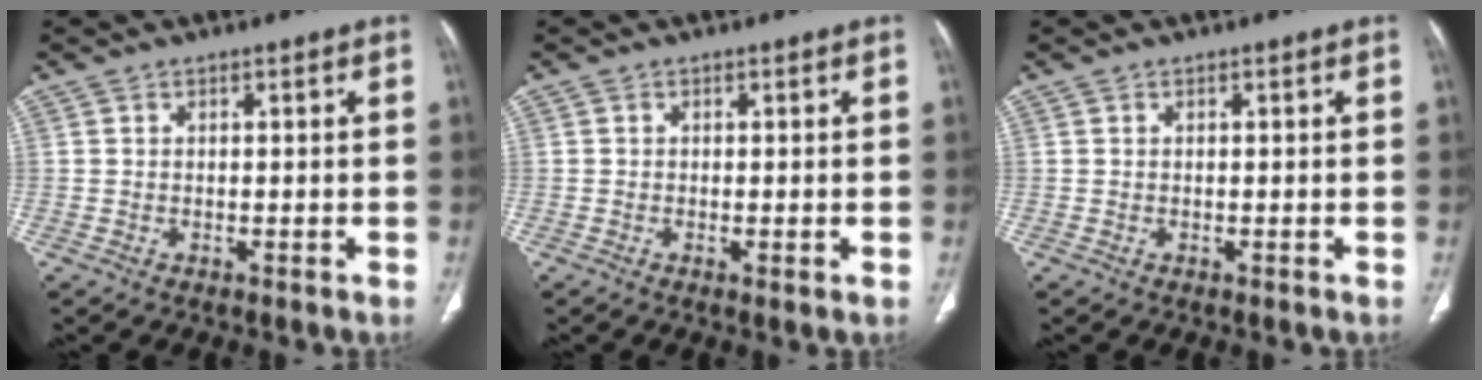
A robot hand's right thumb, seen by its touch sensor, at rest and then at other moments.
{"total": 0.9, "force": [-0.2, 0.2, 0.9], "torque": [-0.019, -0.004, -0.005]}
{"total": 0.0}